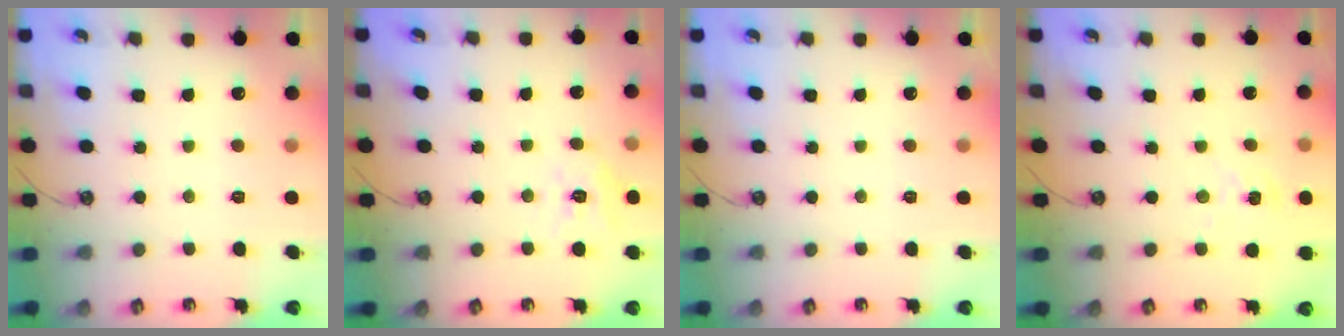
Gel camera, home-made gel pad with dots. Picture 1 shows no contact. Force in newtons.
{"total": 9.3, "press": 9.3, "slide": 0.9}
{"total": 0.0}
{"total": 1.0, "press": 1.0, "slide": 0.2}